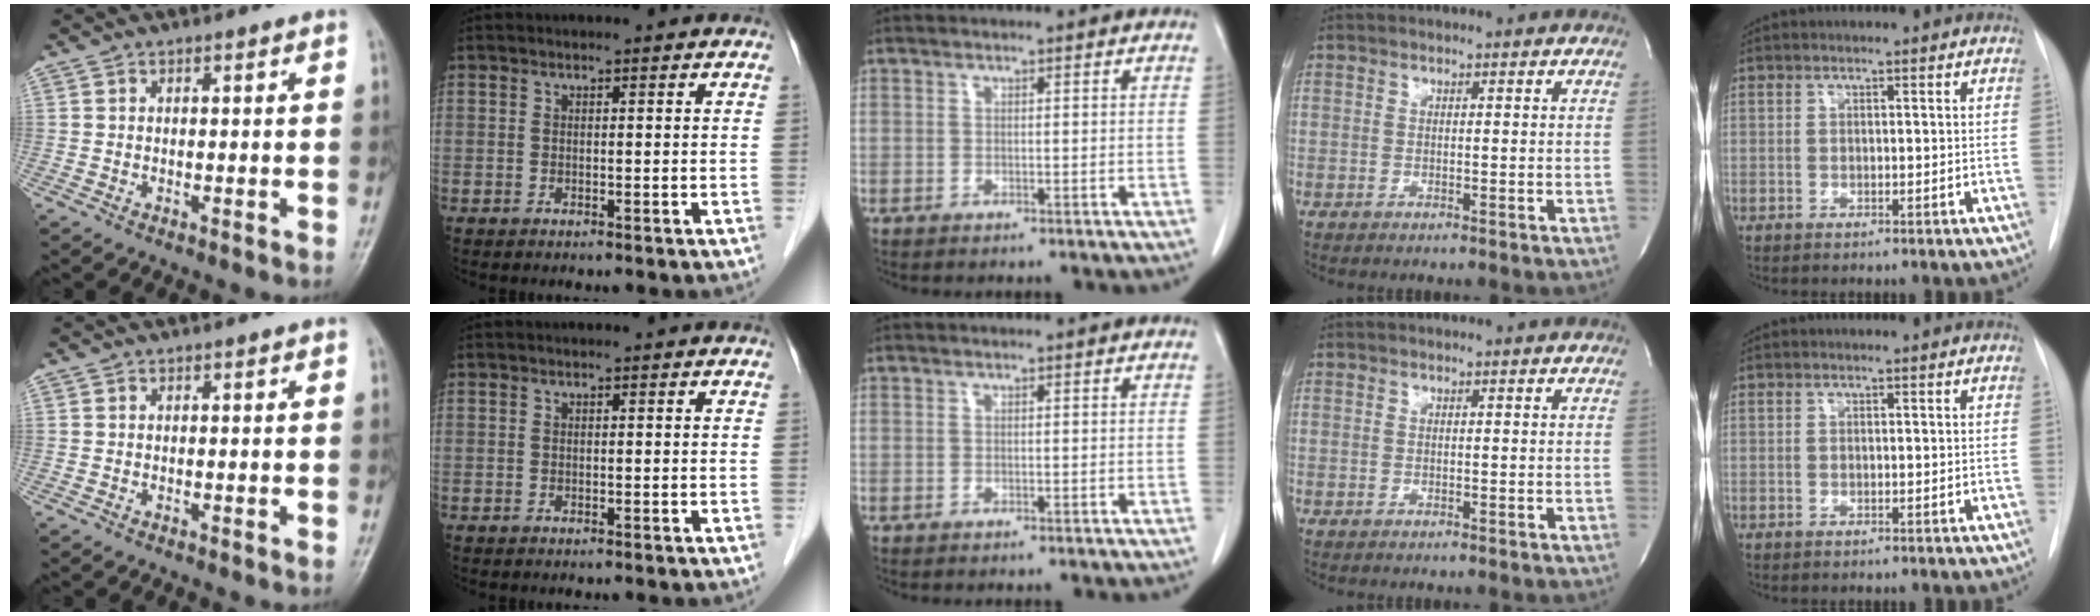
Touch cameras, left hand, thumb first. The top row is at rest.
{}